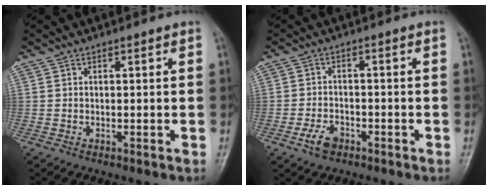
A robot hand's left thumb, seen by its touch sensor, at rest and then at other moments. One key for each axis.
{"total": 4.2, "fx": -2.4, "fy": 2.6, "fz": 2.3, "tx": -0.042, "ty": 0.014, "tz": -0.043}